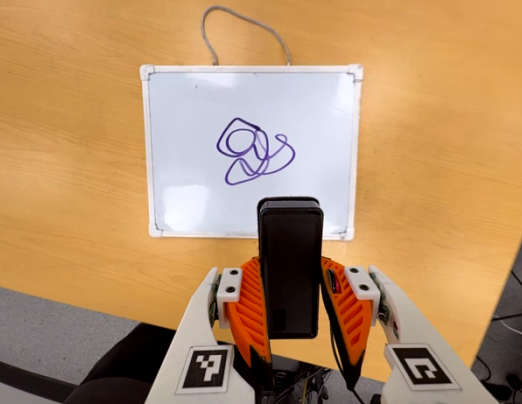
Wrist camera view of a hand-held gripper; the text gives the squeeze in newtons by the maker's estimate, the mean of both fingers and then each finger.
{"total": 4.5, "left": 3.4, "right": 5.7}